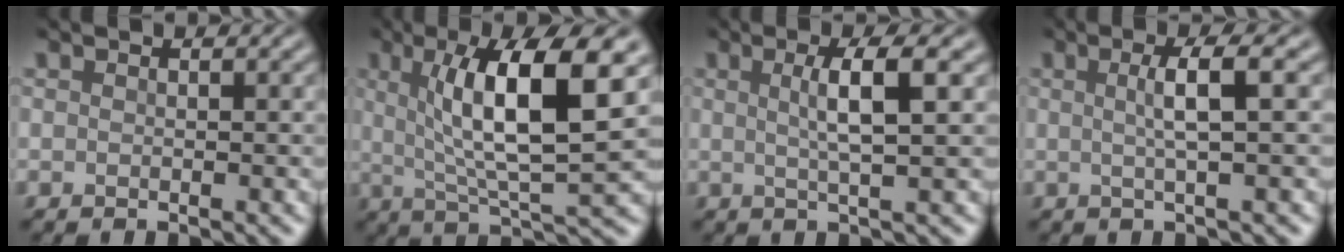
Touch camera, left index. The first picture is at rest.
{"total": 9.9, "force": [2.4, 2.4, 9.3], "torque": [-0.137, -0.010, 0.043]}
{"total": 4.1, "force": [0.7, 0.9, 4.0], "torque": [-0.061, 0.000, 0.009]}
{"total": 3.5, "force": [0.3, 0.7, 3.4], "torque": [-0.055, 0.003, 0.000]}